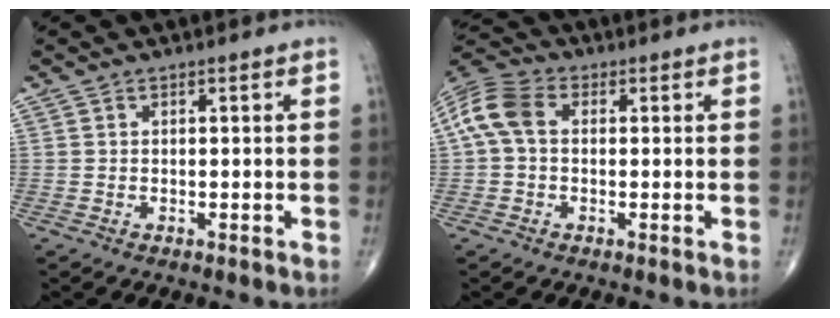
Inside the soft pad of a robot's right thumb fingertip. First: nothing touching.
{"total": 8.4, "force": [0.8, 5.7, 6.0], "torque": [-0.132, 0.027, 0.006]}